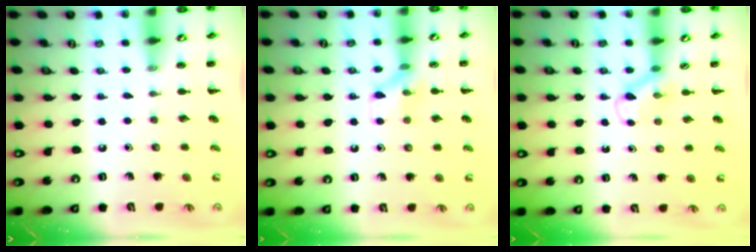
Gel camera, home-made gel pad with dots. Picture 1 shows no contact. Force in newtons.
{"total": 6.8, "press": 6.7, "slide": 0.7}
{"total": 4.0, "press": 3.8, "slide": 1.2}